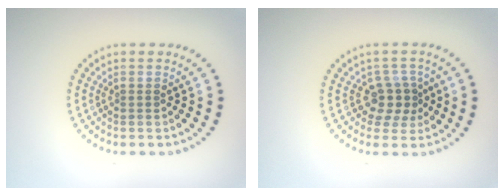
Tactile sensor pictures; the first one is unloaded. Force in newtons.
{"total": 2.6, "press": 2.1, "slide": 1.6}